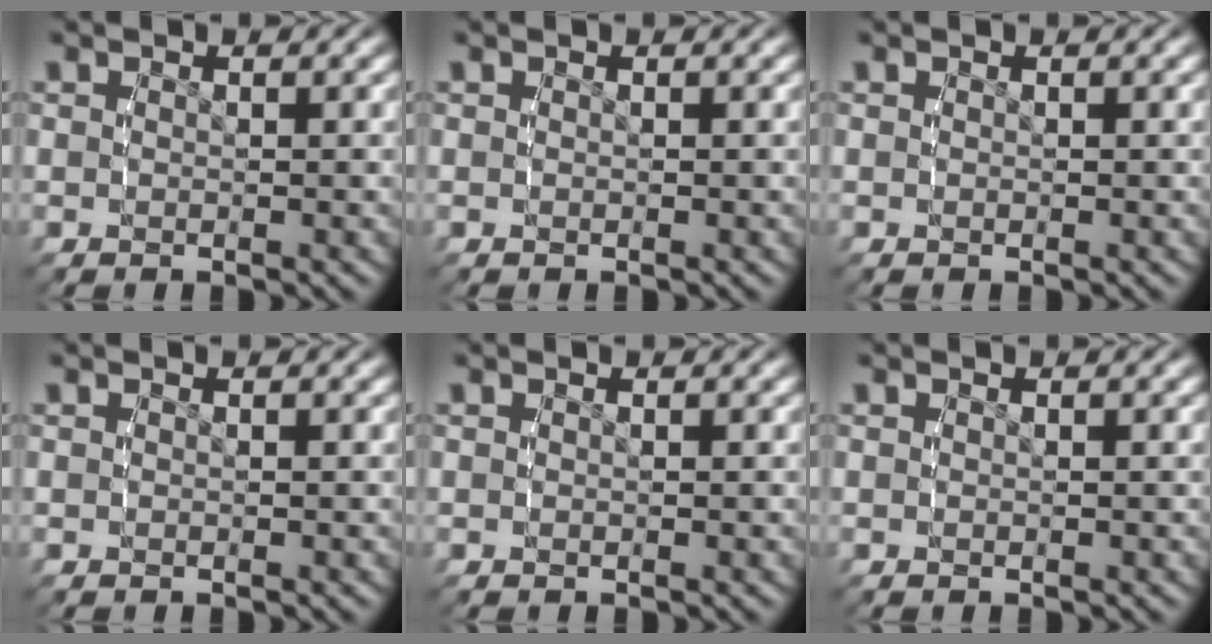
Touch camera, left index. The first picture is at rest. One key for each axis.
{"total": 0.0}
{"total": 0.0}
{"total": 0.0}
{"total": 0.0}
{"total": 0.0}